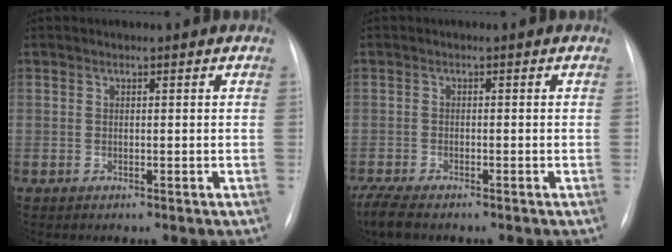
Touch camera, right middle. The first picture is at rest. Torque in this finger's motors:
{"motor_torque": [0.39, -0.48, 0.05, 0.01]}